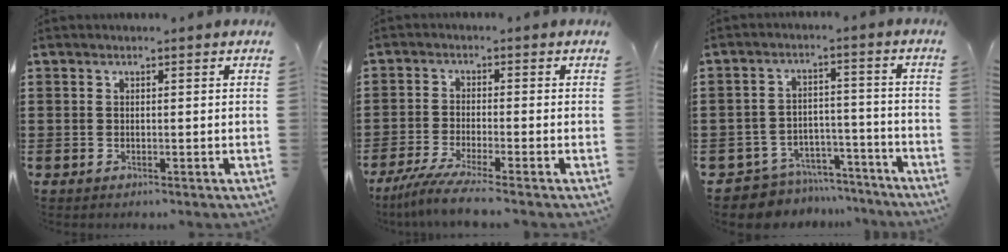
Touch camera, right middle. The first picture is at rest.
{"total": 4.5, "force": [-3.6, -0.3, 2.8], "torque": [-0.068, -0.021, -0.072]}
{"total": 6.5, "force": [-6.3, 1.6, 0.3], "torque": [-0.009, 0.024, -0.126]}